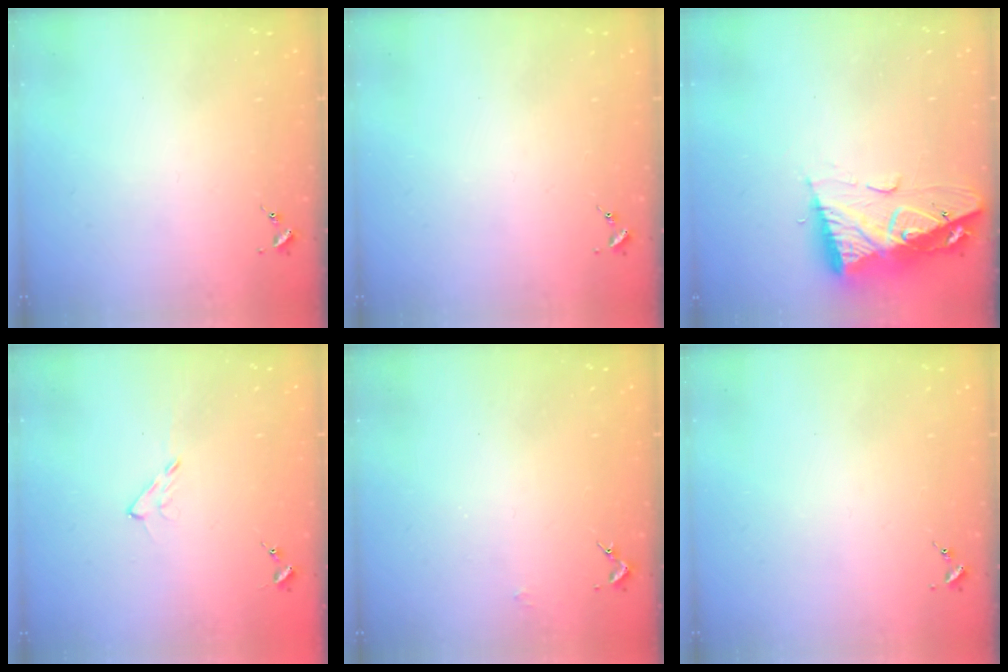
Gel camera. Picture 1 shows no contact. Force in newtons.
{"total": 0.0}
{"total": 10.8, "press": 10.8, "slide": 1.2}
{"total": 4.9, "press": 4.9, "slide": 0.6}
{"total": 2.1, "press": 2.1, "slide": 0.3}
{"total": 0.0}